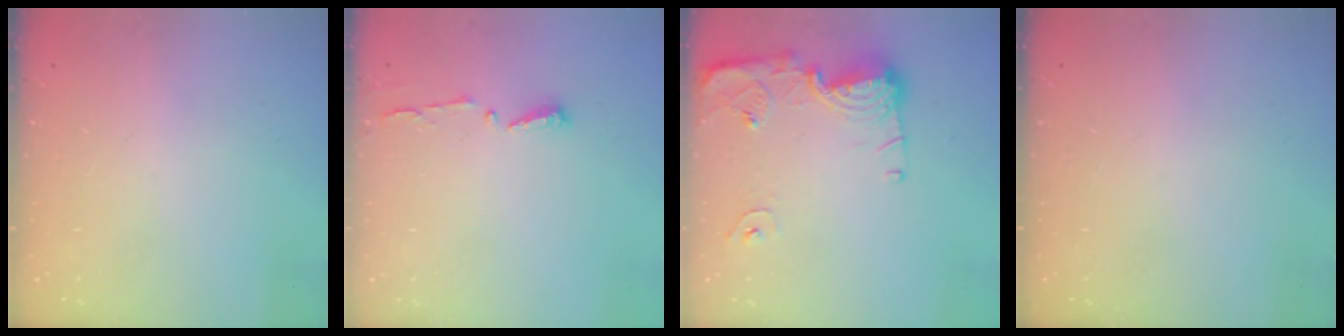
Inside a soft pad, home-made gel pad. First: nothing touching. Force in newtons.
{"total": 3.7, "press": 3.7, "slide": 0.5}
{"total": 13.8, "press": 13.8, "slide": 1.3}
{"total": 0.0}